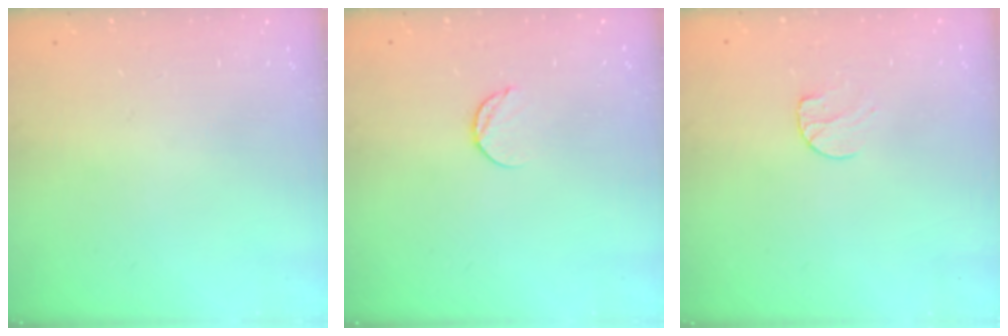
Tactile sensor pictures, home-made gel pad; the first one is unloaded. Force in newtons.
{"total": 6.3, "press": 6.3, "slide": 0.7}
{"total": 7.7, "press": 7.7, "slide": 0.7}